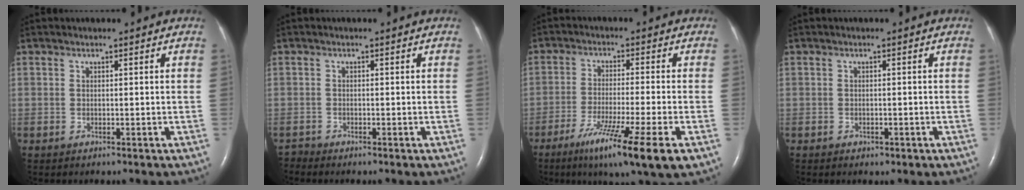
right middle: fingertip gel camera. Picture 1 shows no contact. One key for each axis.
{"total": 0.9, "fx": -0.8, "fy": -0.1, "fz": -0.3, "tx": 0.006, "ty": -0.006, "tz": -0.016}
{"total": 12.7, "fx": -6.9, "fy": -0.7, "fz": 10.7, "tx": -0.177, "ty": -0.039, "tz": -0.111}
{"total": 0.9, "fx": -0.4, "fy": 0.6, "fz": 0.4, "tx": -0.009, "ty": 0.000, "tz": -0.002}